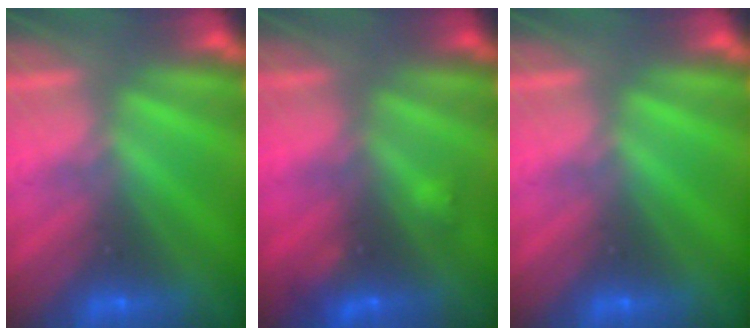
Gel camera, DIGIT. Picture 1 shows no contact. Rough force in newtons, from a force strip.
{"total": 2.3}
{"total": 0.0}